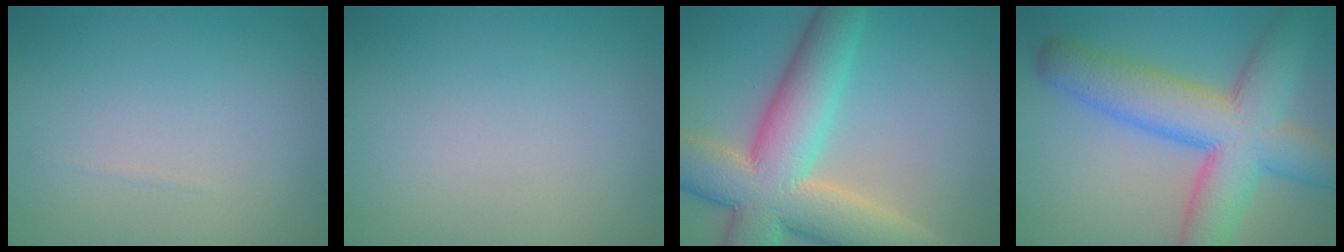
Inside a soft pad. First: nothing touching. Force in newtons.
{"total": 0.0}
{"total": 11.5, "press": 11.4, "slide": 0.9}
{"total": 9.9, "press": 9.9, "slide": 0.4}